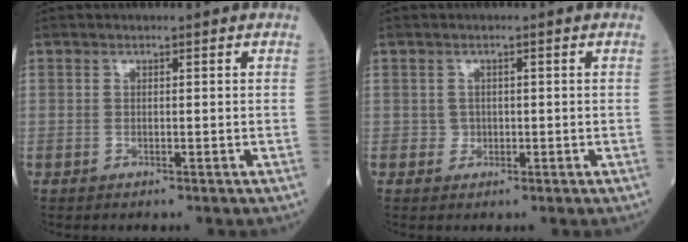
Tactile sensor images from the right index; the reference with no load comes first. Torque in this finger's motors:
{"motor_torque": [0.01, 0.22, 0.04, -0.01]}